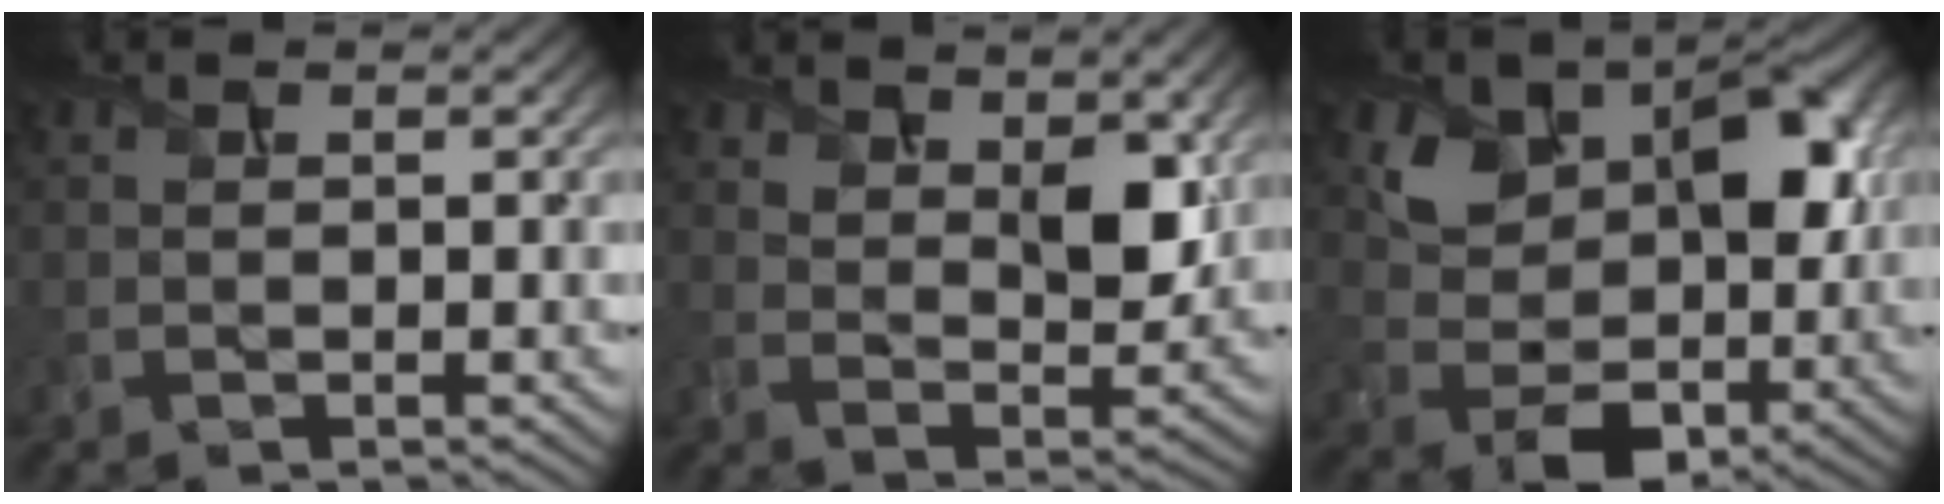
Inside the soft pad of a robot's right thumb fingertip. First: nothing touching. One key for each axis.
{"total": 7.5, "fx": 4.0, "fy": 3.9, "fz": 5.1, "tx": -0.099, "ty": -0.011, "tz": 0.077}
{"total": 10.2, "fx": 2.7, "fy": 7.2, "fz": 6.8, "tx": -0.118, "ty": -0.016, "tz": 0.049}